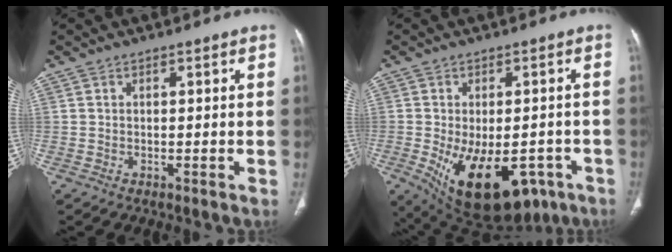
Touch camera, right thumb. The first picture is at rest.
{"total": 19.3, "force": [-8.2, 10.3, 14.1], "torque": [-0.204, -0.003, -0.096]}